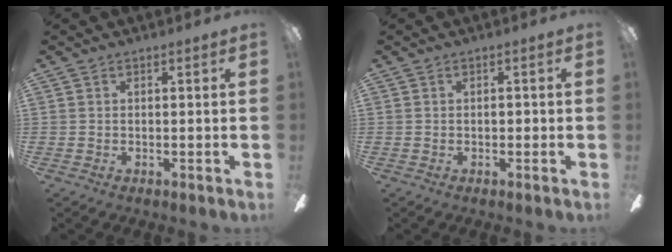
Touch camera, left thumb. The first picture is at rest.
{"total": 0.7, "force": [-0.1, 0.4, 0.6], "torque": [-0.011, 0.002, -0.002]}